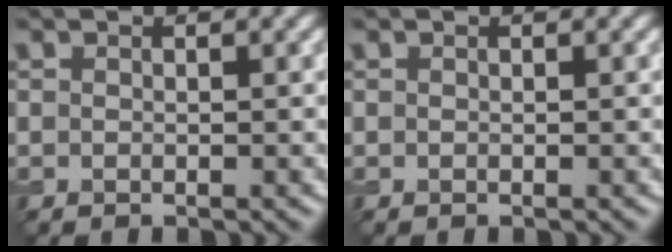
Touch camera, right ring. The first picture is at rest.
{"total": 0.0}